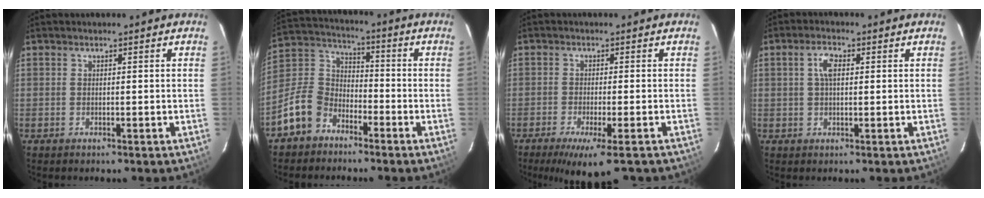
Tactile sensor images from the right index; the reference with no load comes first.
{"total": 11.1, "force": [-7.1, 7.6, 4.0], "torque": [-0.100, 0.043, -0.138]}
{"total": 8.9, "force": [-6.3, 1.3, 6.1], "torque": [-0.121, -0.032, -0.100]}
{"total": 3.5, "force": [0.8, 1.7, 2.9], "torque": [-0.057, 0.010, 0.015]}